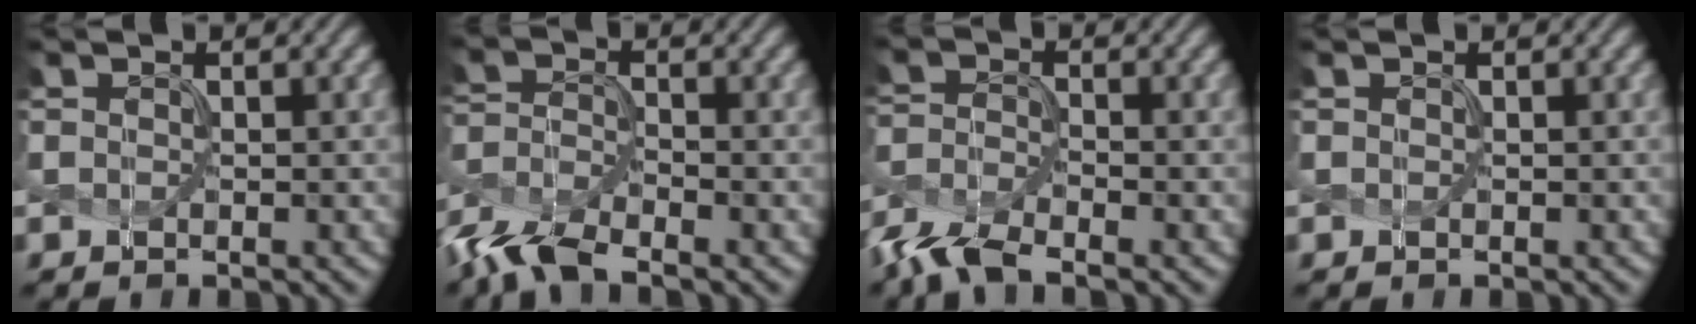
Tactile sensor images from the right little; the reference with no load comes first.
{"total": 5.3, "force": [-4.4, 1.3, 2.7], "torque": [-0.065, -0.008, -0.088]}
{"total": 4.2, "force": [-3.6, 1.0, 2.1], "torque": [-0.054, -0.009, -0.075]}
{"total": 0.0}